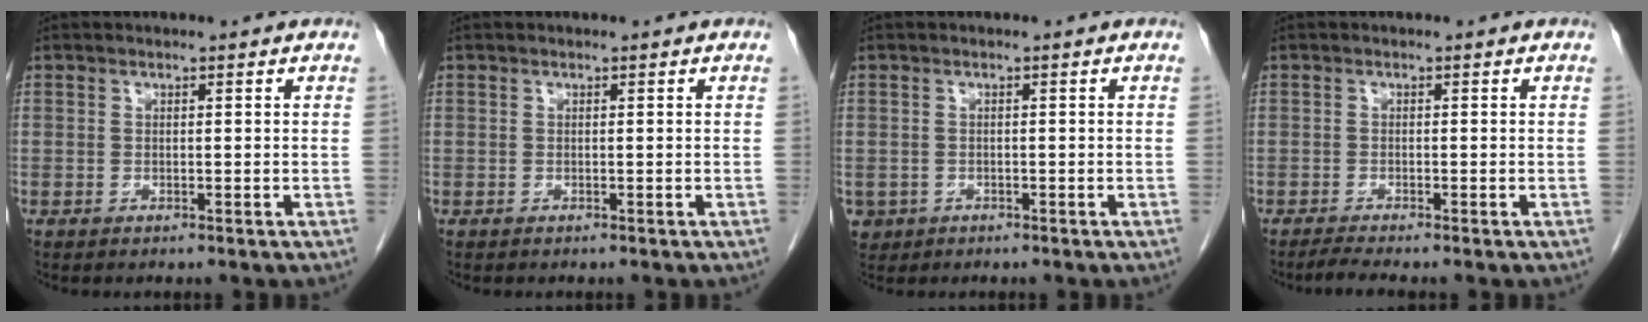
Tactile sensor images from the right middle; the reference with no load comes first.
{"total": 0.0}
{"total": 2.6, "force": [-1.2, 2.3, 0.3], "torque": [-0.006, 0.003, -0.017]}
{"total": 1.9, "force": [-1.7, -0.5, 0.8], "torque": [-0.025, -0.008, -0.034]}